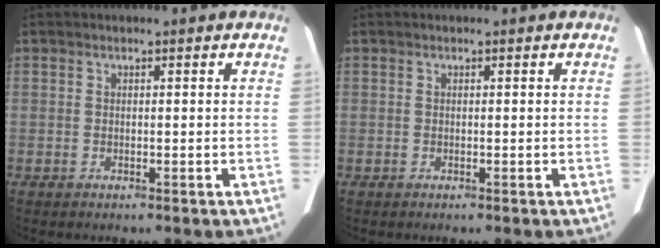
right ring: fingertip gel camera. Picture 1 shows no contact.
{"total": 0.0}